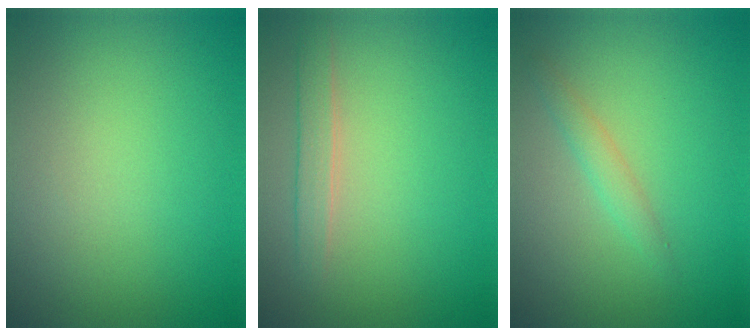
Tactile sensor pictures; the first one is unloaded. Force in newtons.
{"total": 1.7, "press": 1.7, "slide": 0.0}
{"total": 1.5, "press": 1.5, "slide": 0.0}